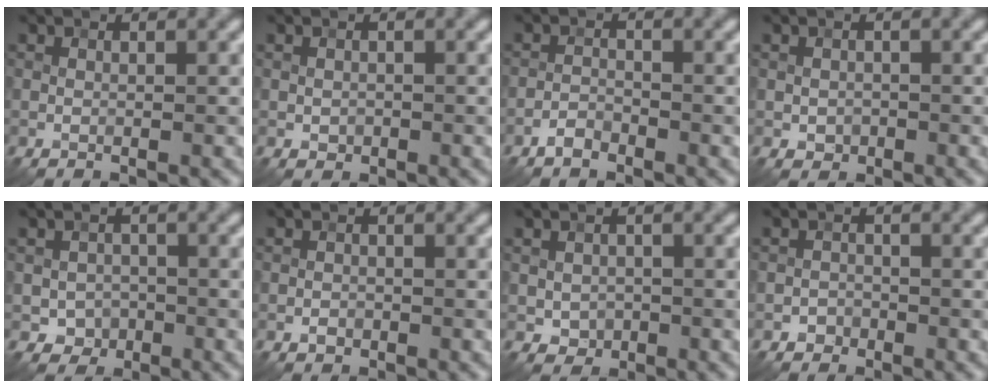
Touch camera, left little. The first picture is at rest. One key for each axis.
{"total": 0.8, "fx": -0.2, "fy": 0.7, "fz": 0.3, "tx": -0.001, "ty": -0.003, "tz": -0.004}
{"total": 1.4, "fx": -1.2, "fy": 0.6, "fz": 0.6, "tx": -0.007, "ty": 0.005, "tz": -0.025}
{"total": 1.2, "fx": -0.3, "fy": 1.0, "fz": 0.4, "tx": -0.004, "ty": -0.004, "tz": -0.006}
{"total": 2.2, "fx": -0.6, "fy": 2.0, "fz": 0.6, "tx": -0.002, "ty": -0.003, "tz": -0.014}
{"total": 0.8, "fx": -0.4, "fy": 0.6, "fz": 0.3, "tx": 0.000, "ty": -0.002, "tz": -0.008}
{"total": 1.9, "fx": -0.4, "fy": 1.6, "fz": 0.8, "tx": -0.011, "ty": -0.005, "tz": -0.008}
{"total": 1.0, "fx": -0.7, "fy": 0.8, "fz": -0.1, "tx": 0.010, "ty": 0.003, "tz": -0.011}